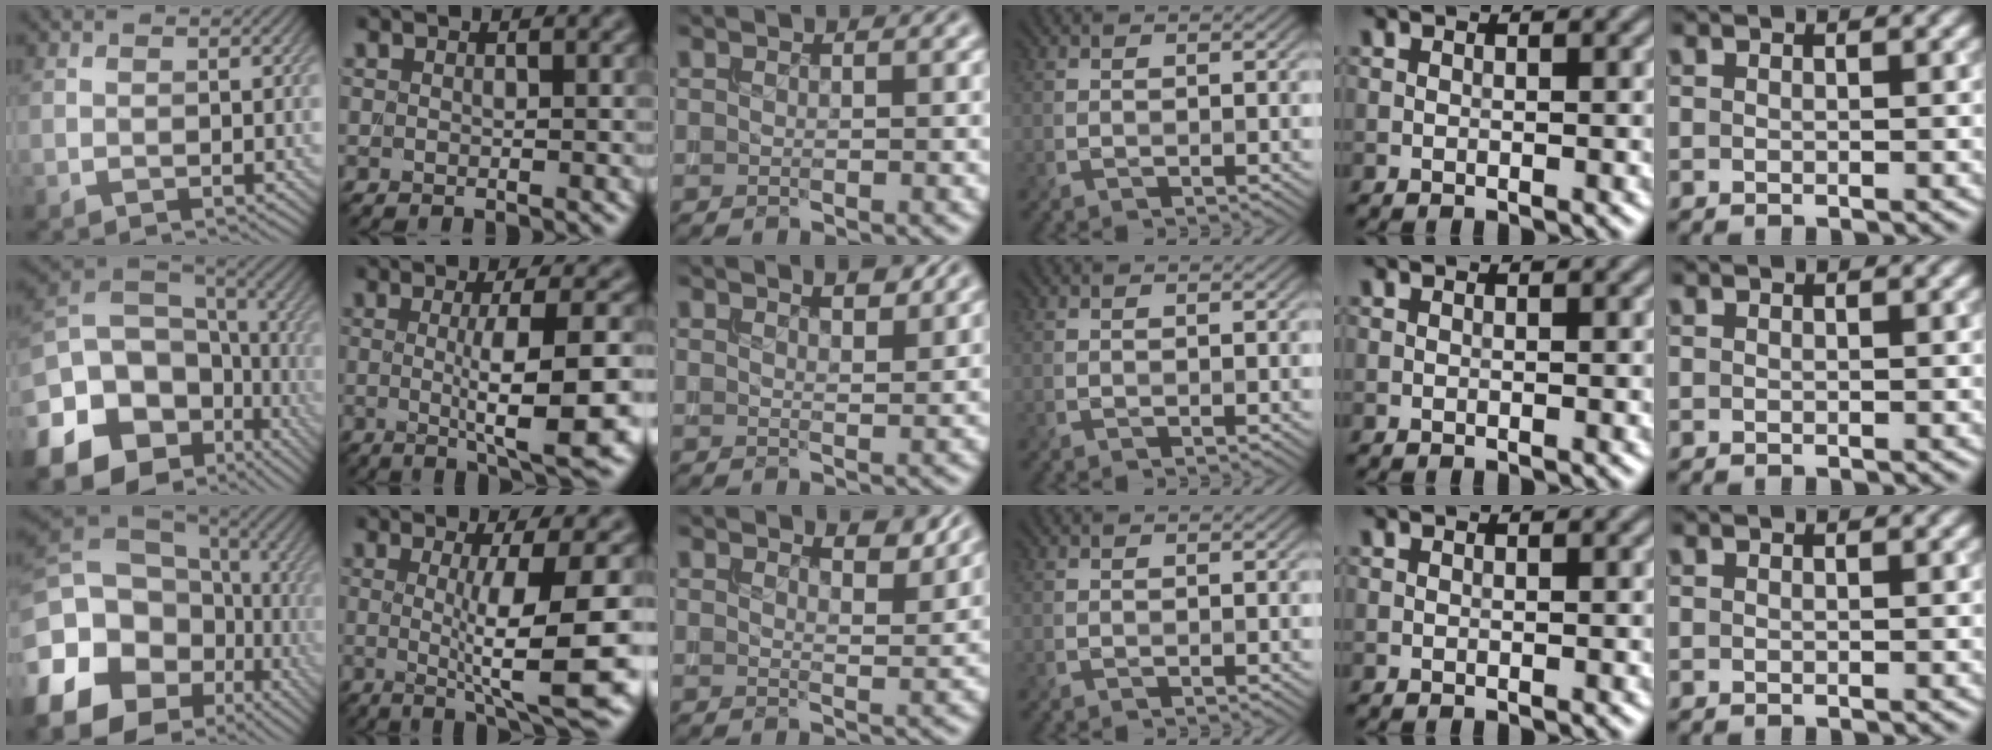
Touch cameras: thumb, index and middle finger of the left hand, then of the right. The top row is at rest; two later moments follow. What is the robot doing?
{"motion": "extract", "object": "backpack"}